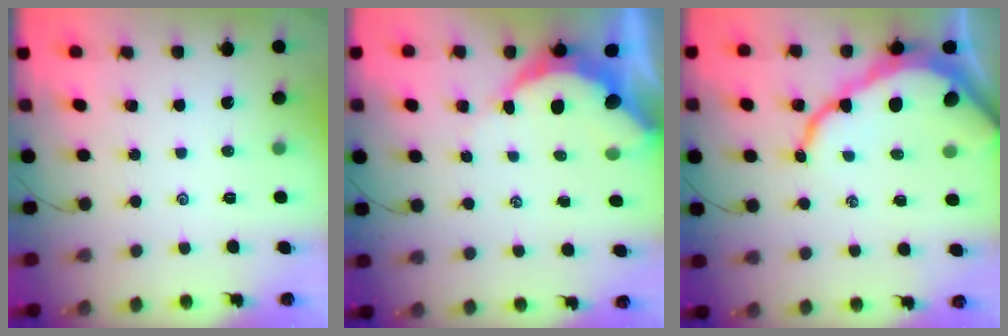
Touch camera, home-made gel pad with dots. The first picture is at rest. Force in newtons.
{"total": 9.5, "press": 9.4, "slide": 1.0}
{"total": 14.8, "press": 14.7, "slide": 1.4}